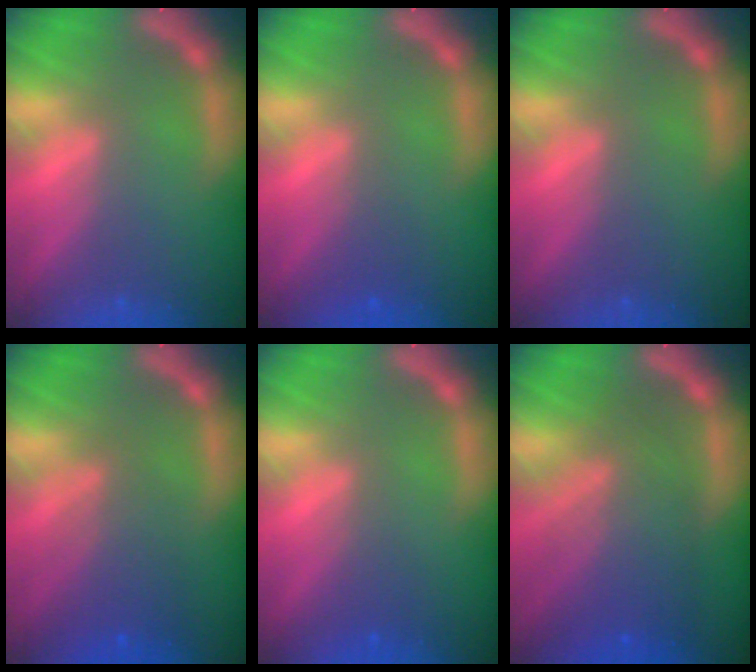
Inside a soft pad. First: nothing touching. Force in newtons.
{"total": 1.5}
{"total": 0.0}
{"total": 4.6}
{"total": 1.5}
{"total": 8.0}